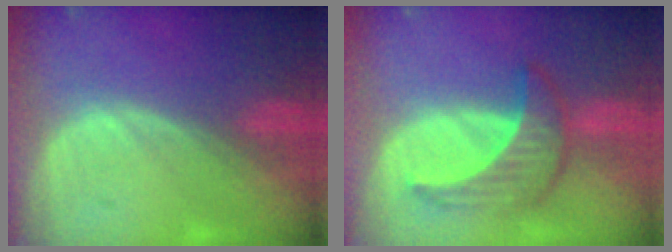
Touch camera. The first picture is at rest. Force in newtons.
{"total": 6.4, "press": 6.2, "slide": 1.4}